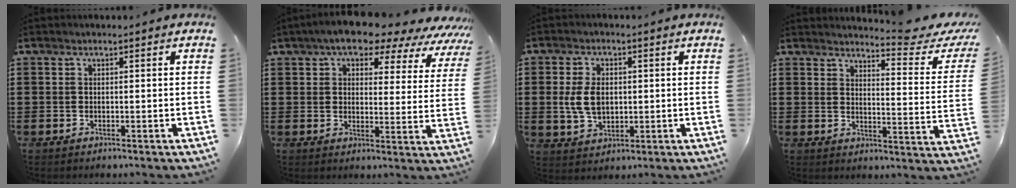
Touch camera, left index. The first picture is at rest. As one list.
[{"total": 7.1, "force": [6.0, 1.9, 3.2], "torque": [-0.075, -0.027, 0.101]}, {"total": 5.8, "force": [0.5, 3.8, 4.3], "torque": [-0.111, 0.006, 0.002]}, {"total": 5.3, "force": [4.8, -0.1, 2.4], "torque": [-0.043, -0.032, 0.075]}]